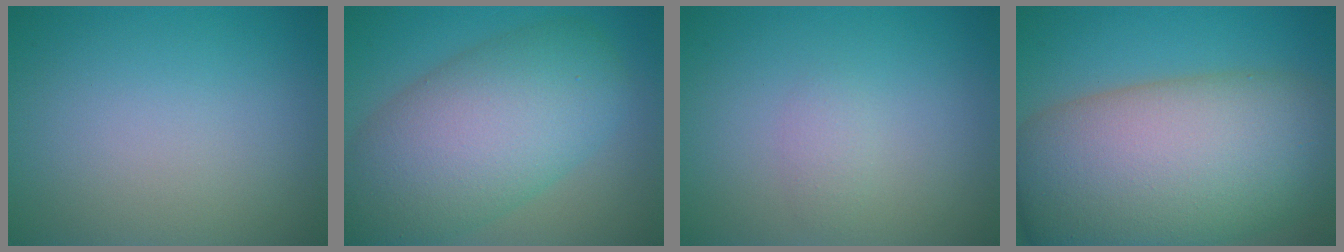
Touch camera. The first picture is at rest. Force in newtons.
{"total": 10.4, "press": 10.4, "slide": 0.4}
{"total": 1.1, "press": 1.1, "slide": 0.0}
{"total": 15.7, "press": 15.7, "slide": 0.8}